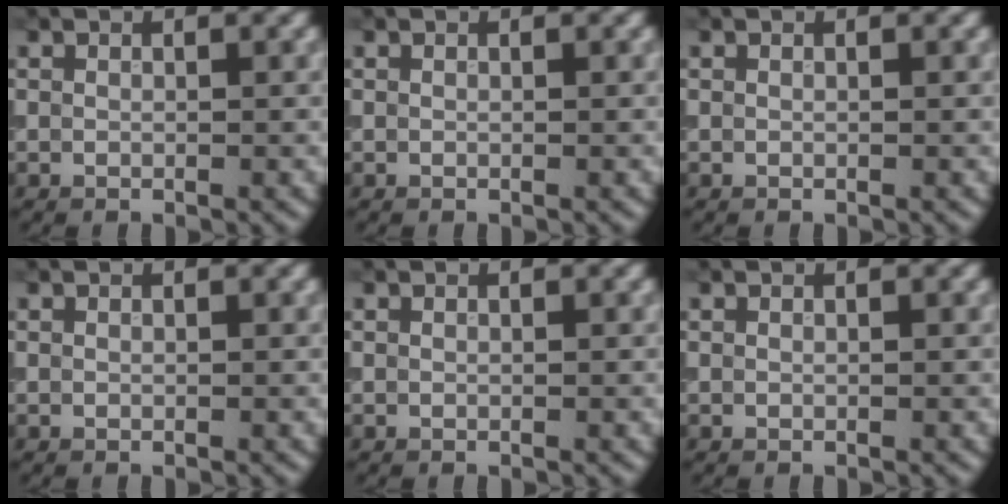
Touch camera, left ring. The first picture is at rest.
{"total": 0.0}
{"total": 0.0}
{"total": 0.0}
{"total": 0.0}
{"total": 0.0}